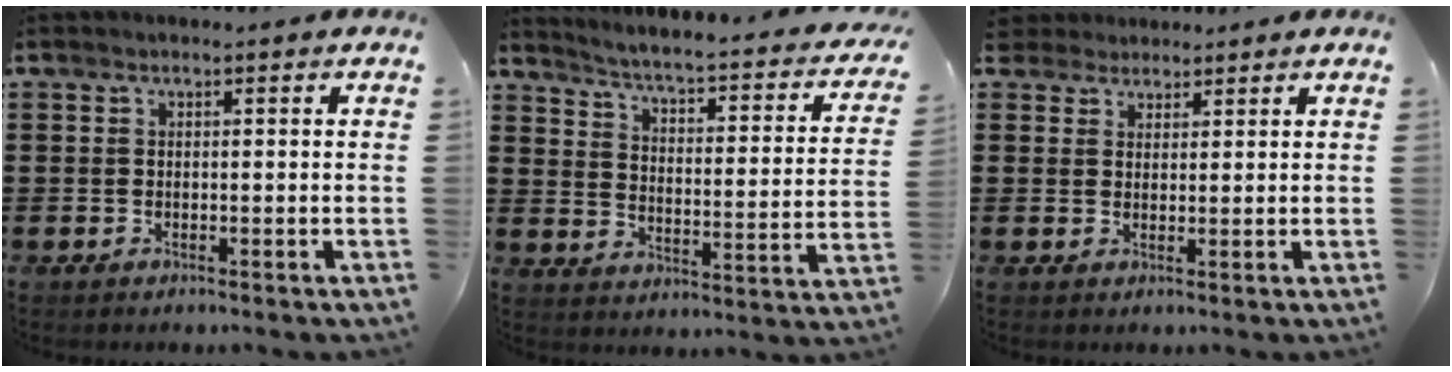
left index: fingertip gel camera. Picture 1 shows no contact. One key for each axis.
{"total": 2.8, "fx": 2.1, "fy": -0.4, "fz": 1.8, "tx": -0.051, "ty": -0.034, "tz": 0.020}
{"total": 2.2, "fx": 1.8, "fy": 1.2, "fz": -0.3, "tx": 0.003, "ty": 0.006, "tz": 0.033}